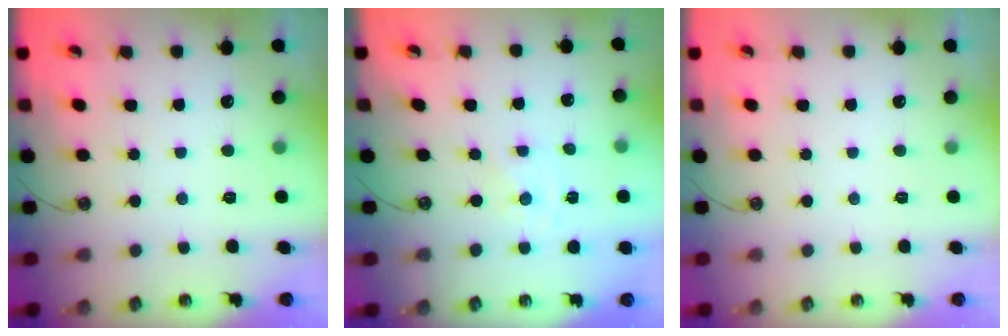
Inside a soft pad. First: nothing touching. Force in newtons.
{"total": 0.0}
{"total": 0.0}